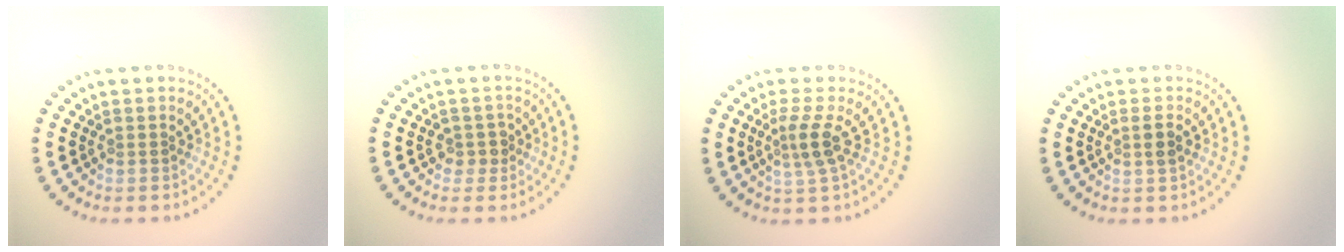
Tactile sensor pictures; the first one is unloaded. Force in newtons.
{"total": 1.6, "press": 1.3, "slide": 0.9}
{"total": 2.5, "press": 1.8, "slide": 1.7}
{"total": 1.3, "press": 1.2, "slide": 0.5}